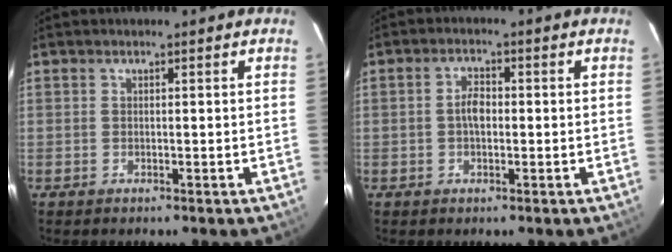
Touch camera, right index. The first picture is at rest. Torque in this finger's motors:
{"motor_torque": [0.41, 0.17, 0.16, 0.07]}